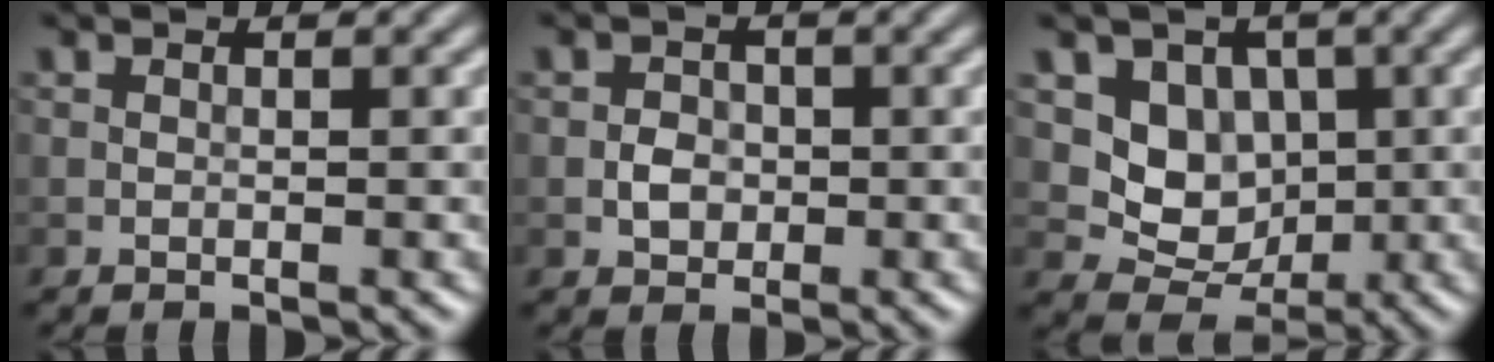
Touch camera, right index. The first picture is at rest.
{"total": 1.8, "force": [-0.4, 1.5, 0.9], "torque": [-0.011, 0.000, -0.010]}
{"total": 4.9, "force": [0.7, 4.1, 2.6], "torque": [-0.040, -0.011, 0.008]}